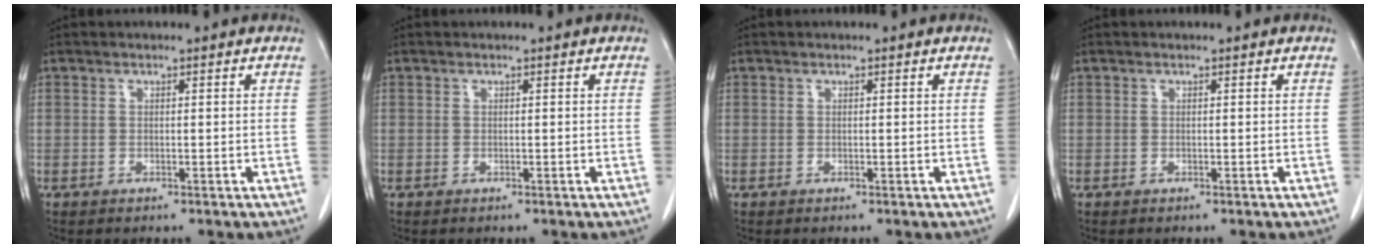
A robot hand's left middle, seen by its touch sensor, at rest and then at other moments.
{"total": 0.0}
{"total": 0.0}
{"total": 0.0}